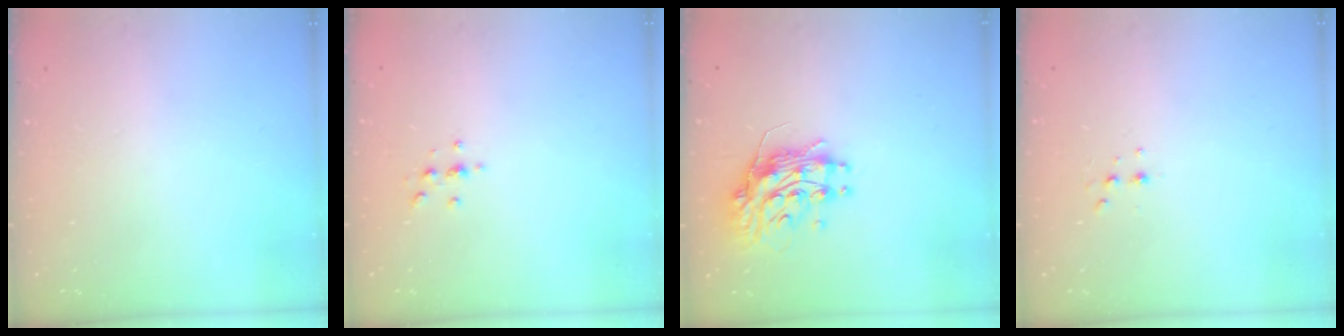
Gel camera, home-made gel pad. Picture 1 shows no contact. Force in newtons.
{"total": 2.1, "press": 2.1, "slide": 0.2}
{"total": 12.2, "press": 12.1, "slide": 0.9}
{"total": 2.3, "press": 2.2, "slide": 0.6}